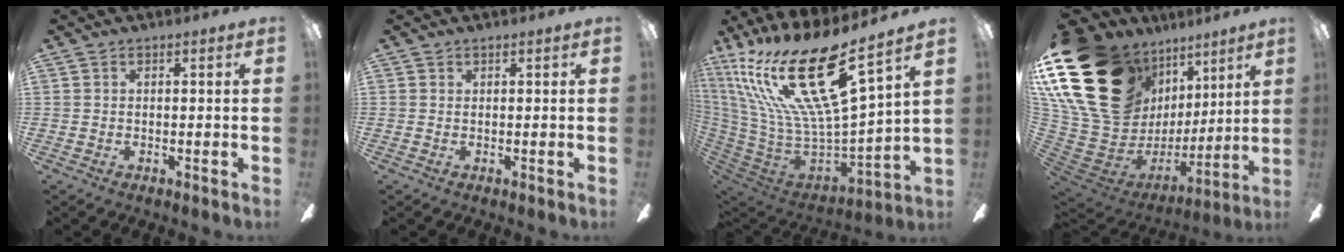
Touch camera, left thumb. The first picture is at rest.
{"total": 0.0}
{"total": 26.7, "force": [15.5, 6.8, 20.6], "torque": [-0.422, -0.107, 0.262]}
{"total": 28.7, "force": [12.6, 19.2, 17.3], "torque": [-0.328, -0.088, 0.281]}